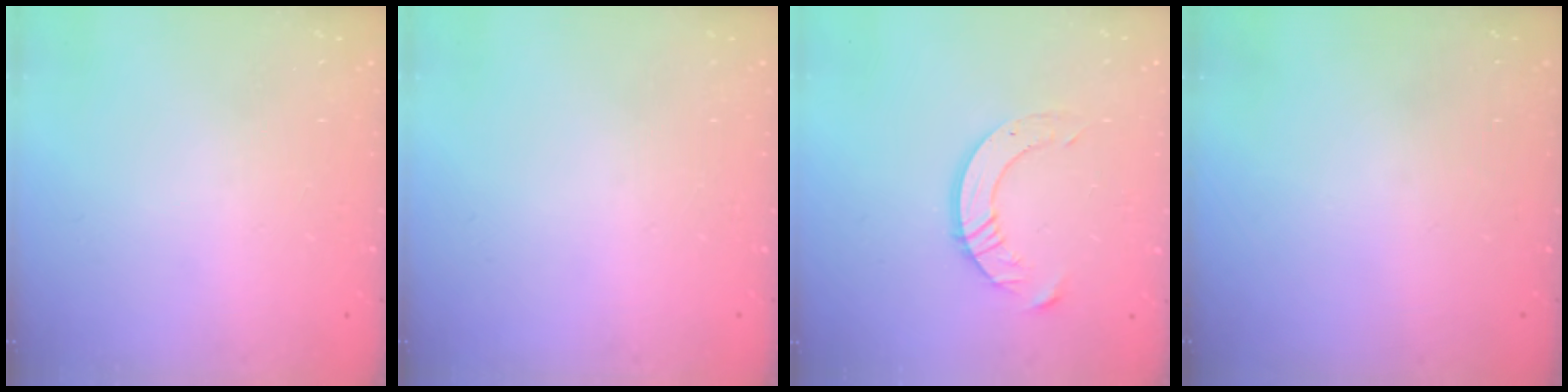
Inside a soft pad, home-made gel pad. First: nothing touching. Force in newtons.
{"total": 0.0}
{"total": 9.2, "press": 9.2, "slide": 0.7}
{"total": 0.0}